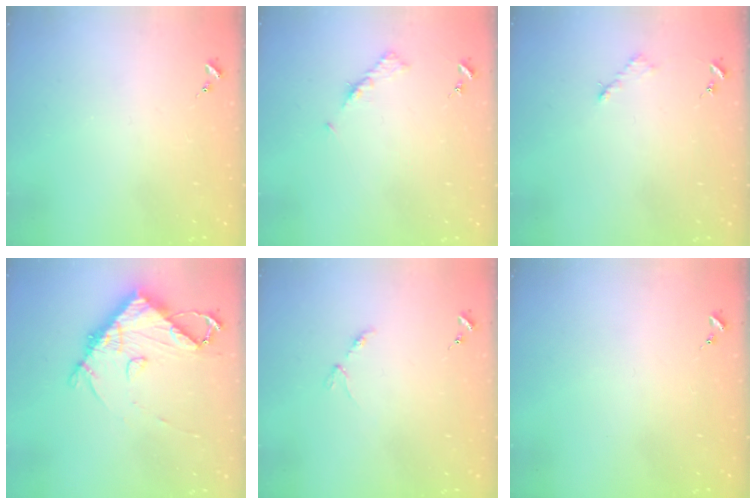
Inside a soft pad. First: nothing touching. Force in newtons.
{"total": 5.3, "press": 5.2, "slide": 0.7}
{"total": 2.6, "press": 2.6, "slide": 0.4}
{"total": 11.0, "press": 10.9, "slide": 1.4}
{"total": 2.8, "press": 2.8, "slide": 0.5}
{"total": 0.0}